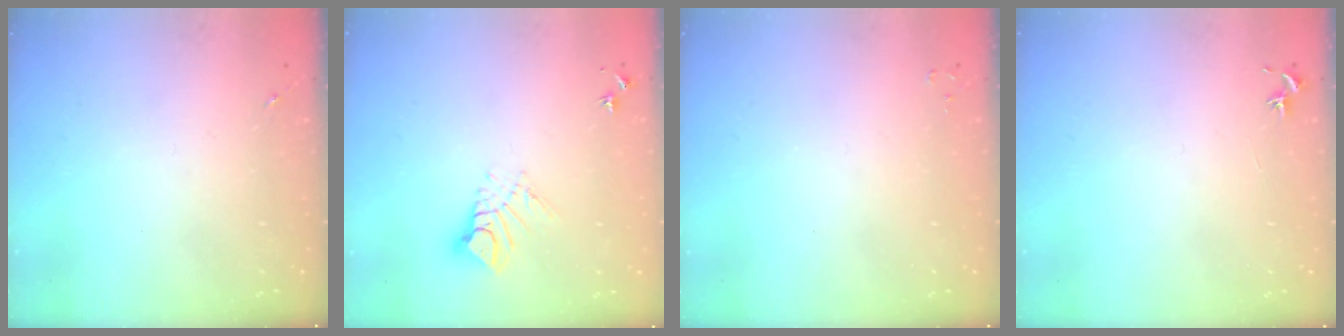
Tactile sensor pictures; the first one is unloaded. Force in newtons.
{"total": 9.1, "press": 9.0, "slide": 1.0}
{"total": 2.0, "press": 2.0, "slide": 0.3}
{"total": 0.8, "press": 0.7, "slide": 0.3}